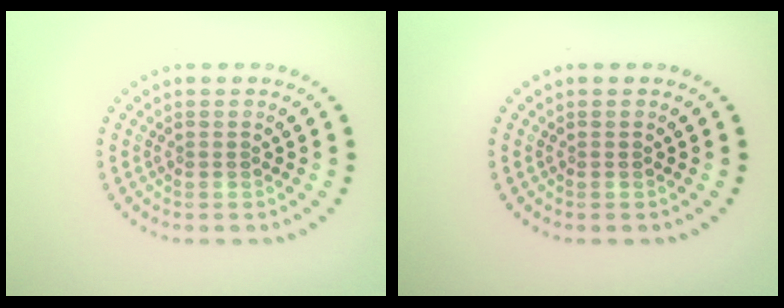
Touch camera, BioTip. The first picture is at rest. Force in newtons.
{"total": 0.0}